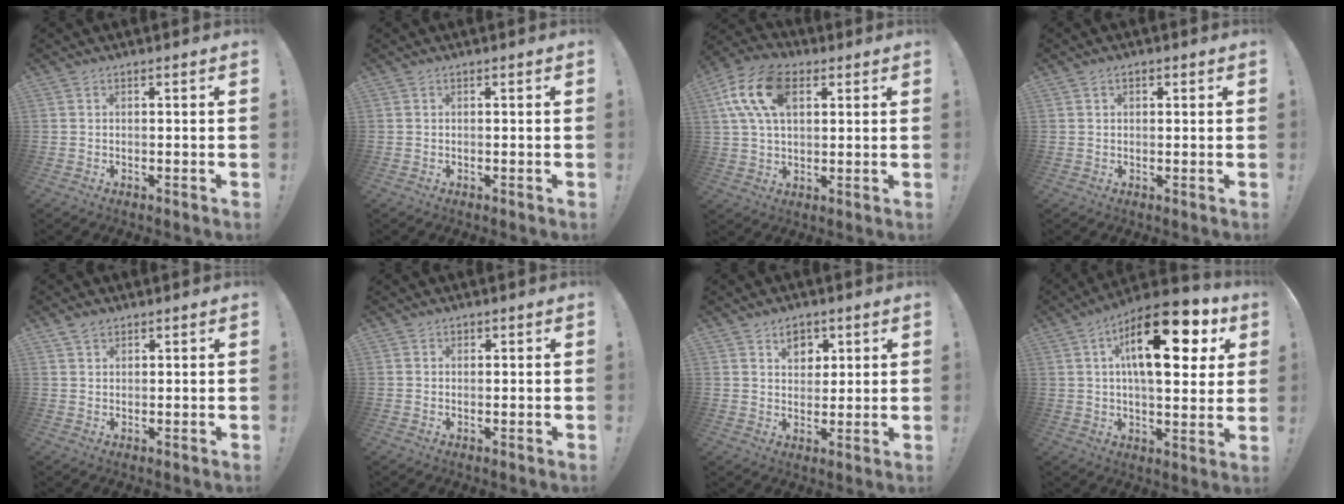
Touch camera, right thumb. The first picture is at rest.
{"total": 0.0}
{"total": 15.9, "force": [5.6, 9.7, 11.3], "torque": [-0.210, -0.002, 0.102]}
{"total": 1.2, "force": [0.5, 1.0, 0.5], "torque": [0.000, 0.000, 0.008]}
{"total": 2.4, "force": [1.9, 1.3, 0.7], "torque": [0.000, -0.011, 0.034]}
{"total": 0.9, "force": [0.5, 0.7, -0.2], "torque": [0.004, 0.000, 0.010]}
{"total": 6.7, "force": [3.9, 5.0, 2.3], "torque": [-0.021, -0.025, 0.070]}
{"total": 22.7, "force": [8.2, 9.1, 19.1], "torque": [-0.291, -0.029, 0.129]}